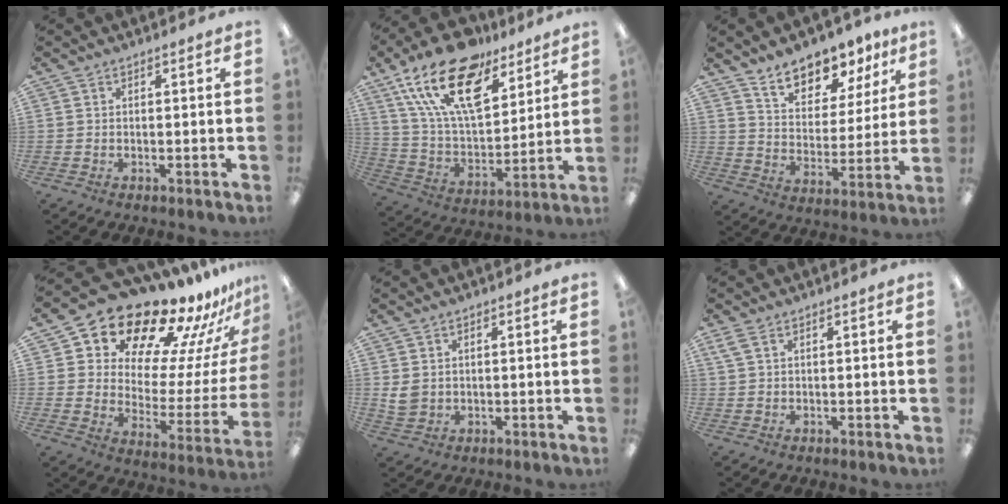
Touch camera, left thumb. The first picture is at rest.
{"total": 21.6, "force": [14.2, 9.9, 12.9], "torque": [-0.247, -0.077, 0.253]}
{"total": 11.6, "force": [9.8, 5.2, 3.4], "torque": [-0.052, -0.069, 0.181]}
{"total": 16.7, "force": [15.0, 5.6, 5.0], "torque": [-0.088, -0.138, 0.250]}
{"total": 3.2, "force": [1.0, 2.7, 1.4], "torque": [-0.020, -0.001, 0.021]}
{"total": 2.1, "force": [1.0, 0.9, 1.7], "torque": [-0.038, 0.000, 0.019]}